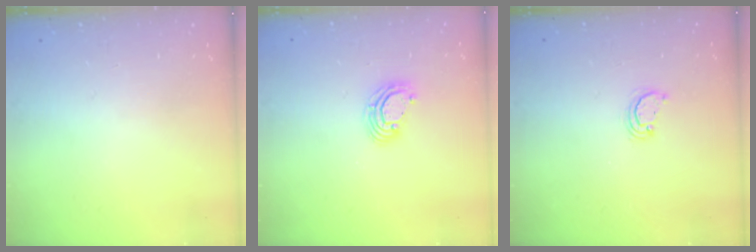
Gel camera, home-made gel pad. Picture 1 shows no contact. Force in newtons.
{"total": 6.8, "press": 6.7, "slide": 0.8}
{"total": 2.5, "press": 2.5, "slide": 0.3}